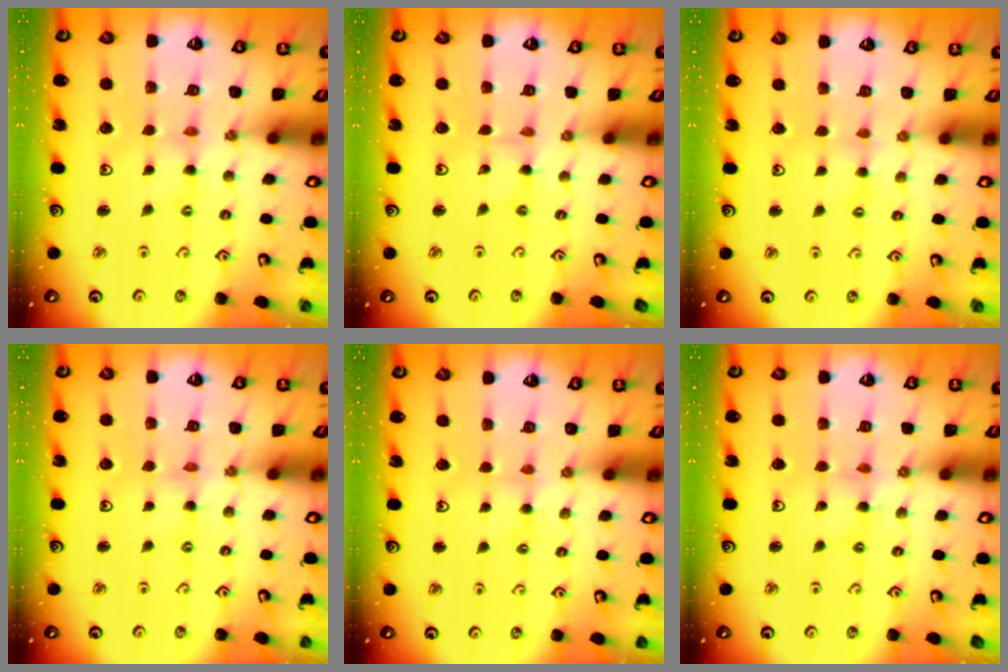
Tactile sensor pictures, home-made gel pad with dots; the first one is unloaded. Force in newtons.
{"total": 0.0}
{"total": 1.6, "press": 1.5, "slide": 0.3}
{"total": 1.2, "press": 1.2, "slide": 0.2}
{"total": 2.3, "press": 2.3, "slide": 0.4}
{"total": 0.7, "press": 0.7, "slide": 0.1}